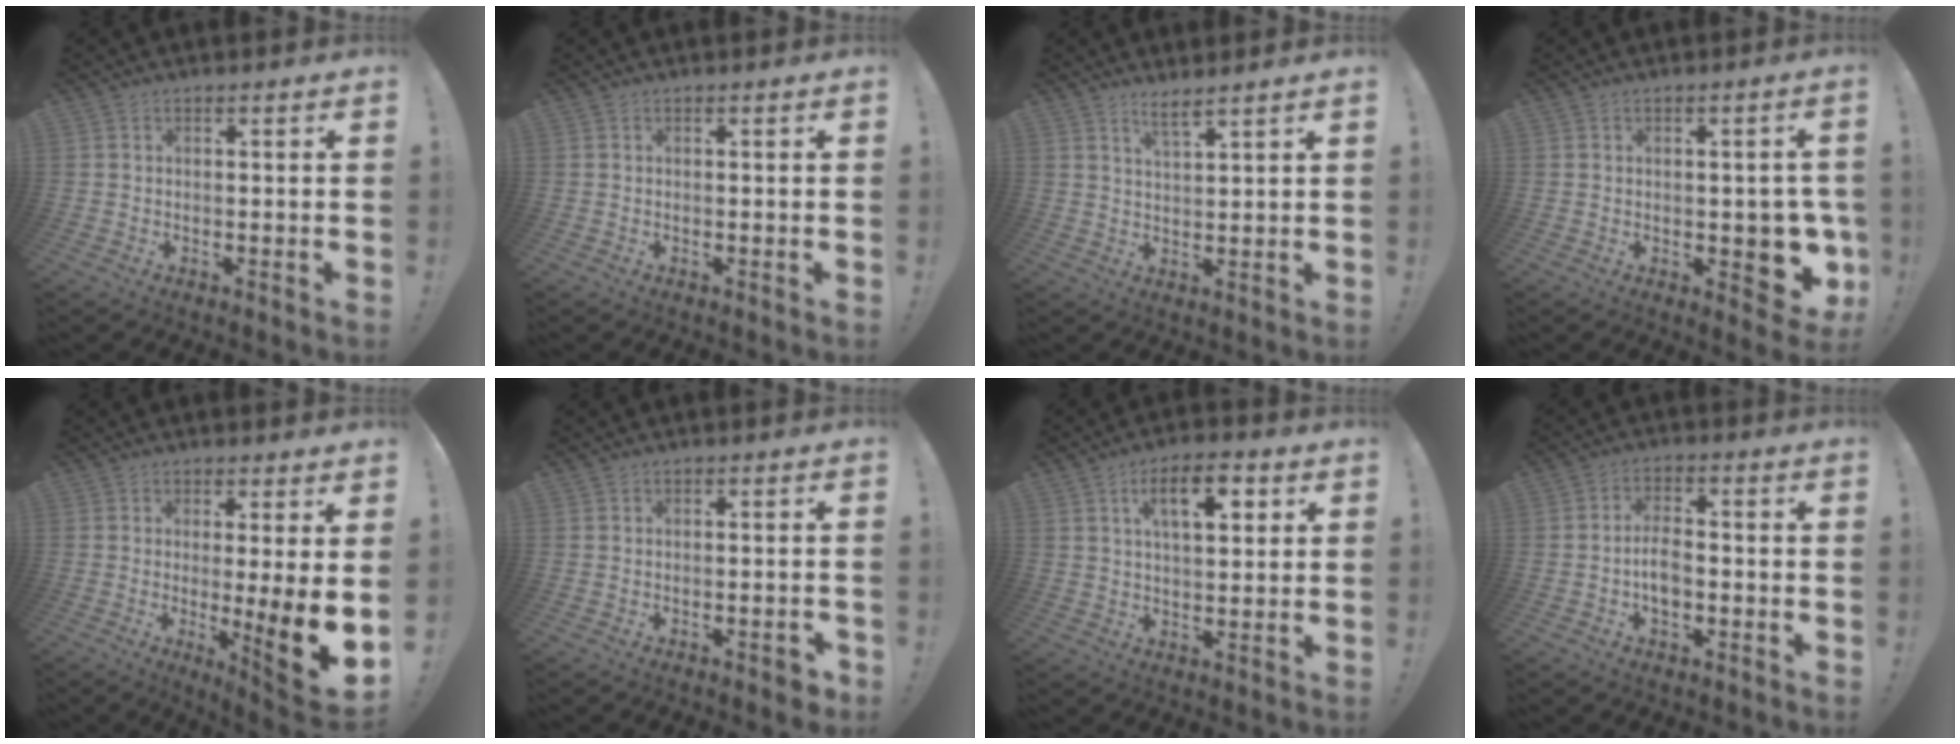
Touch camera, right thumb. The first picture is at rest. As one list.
[{"total": 0.0}, {"total": 4.0, "force": [3.2, -0.3, 2.4], "torque": [-0.043, -0.019, 0.053]}, {"total": 8.8, "force": [-1.9, 5.0, 7.0], "torque": [-0.065, 0.004, -0.021]}, {"total": 11.8, "force": [-1.6, 0.3, 11.7], "torque": [-0.152, -0.019, -0.017]}, {"total": 2.8, "force": [-1.6, 0.8, 2.1], "torque": [-0.022, 0.006, -0.025]}, {"total": 10.3, "force": [3.9, 4.5, 8.4], "torque": [-0.119, -0.003, 0.060]}, {"total": 6.1, "force": [-1.7, 4.0, 4.4], "torque": [-0.066, 0.009, -0.031]}]